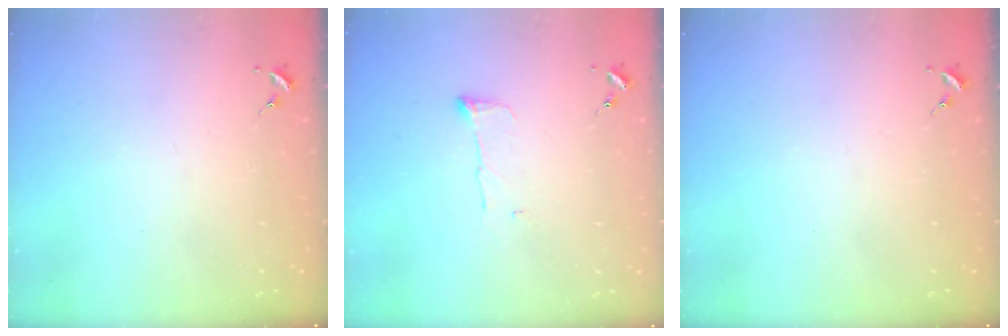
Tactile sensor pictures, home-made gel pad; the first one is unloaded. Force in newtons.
{"total": 4.8, "press": 4.7, "slide": 0.7}
{"total": 0.0}